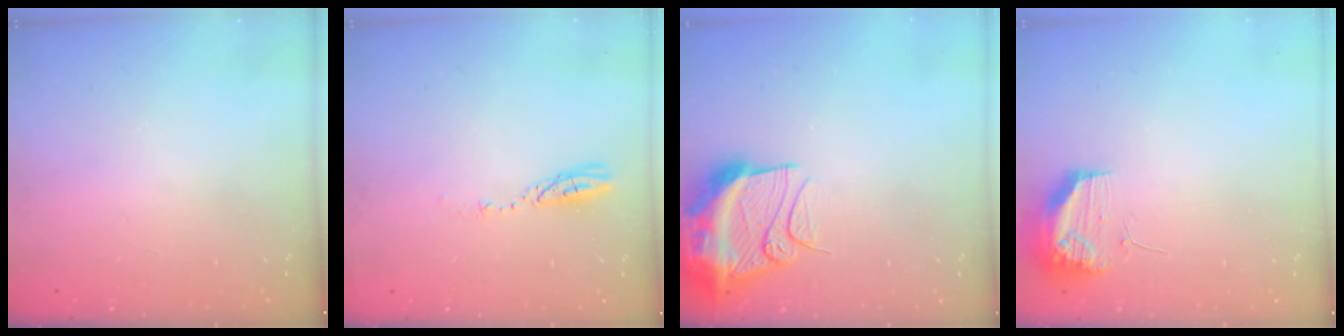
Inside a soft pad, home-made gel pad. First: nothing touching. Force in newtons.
{"total": 3.5, "press": 3.5, "slide": 0.1}
{"total": 15.8, "press": 15.7, "slide": 1.6}
{"total": 10.6, "press": 10.5, "slide": 1.3}